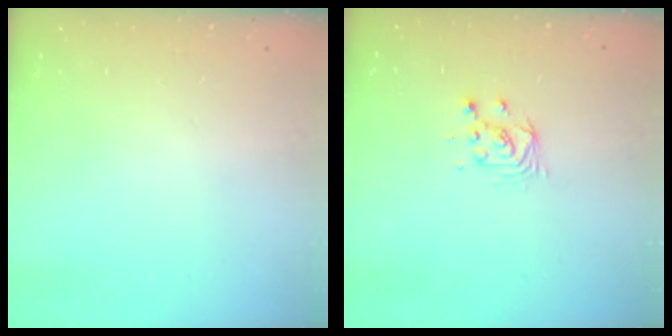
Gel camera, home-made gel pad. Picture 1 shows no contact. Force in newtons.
{"total": 4.1, "press": 4.1, "slide": 0.3}